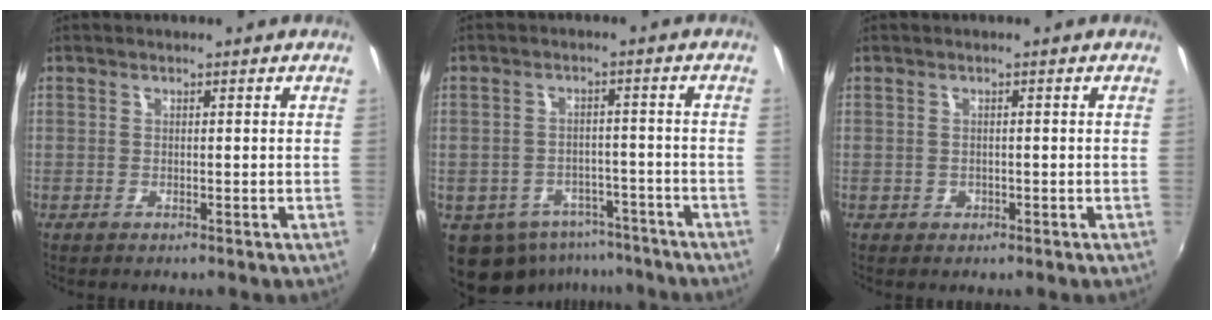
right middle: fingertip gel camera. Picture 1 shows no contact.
{"total": 11.3, "force": [-7.4, 7.7, 3.7], "torque": [-0.094, 0.003, -0.086]}
{"total": 1.0, "force": [-0.4, 0.9, 0.2], "torque": [-0.002, -0.003, -0.004]}